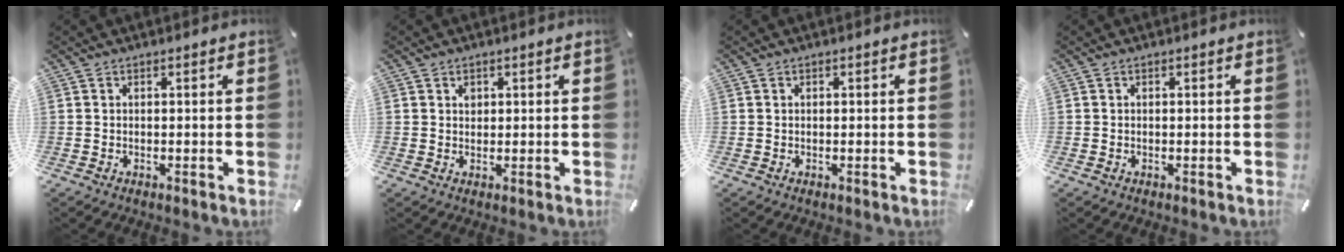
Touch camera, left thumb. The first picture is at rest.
{"total": 1.4, "force": [0.5, 1.3, 0.4], "torque": [0.007, -0.004, 0.006]}
{"total": 0.0}
{"total": 0.0}